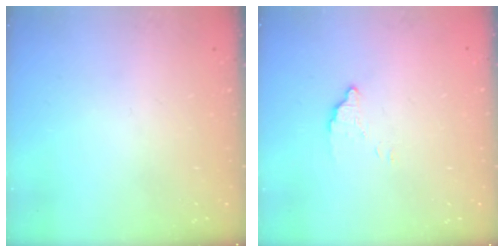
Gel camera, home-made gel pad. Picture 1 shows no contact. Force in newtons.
{"total": 2.9, "press": 2.9, "slide": 0.1}